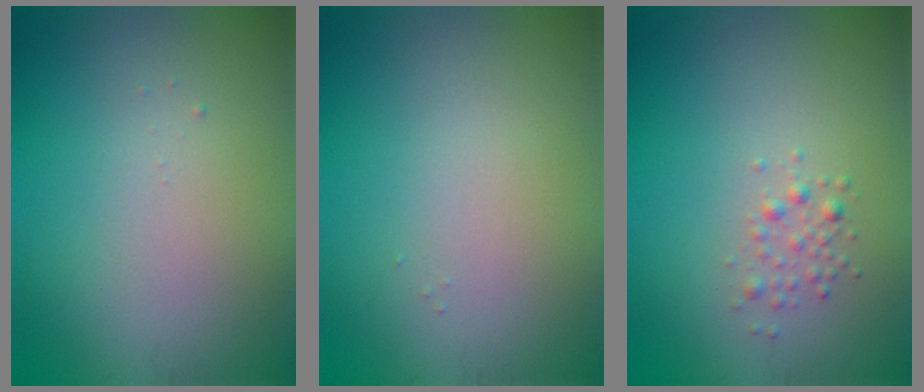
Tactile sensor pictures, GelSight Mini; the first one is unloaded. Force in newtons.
{"total": 0.0}
{"total": 1.2, "press": 1.2, "slide": 0.0}